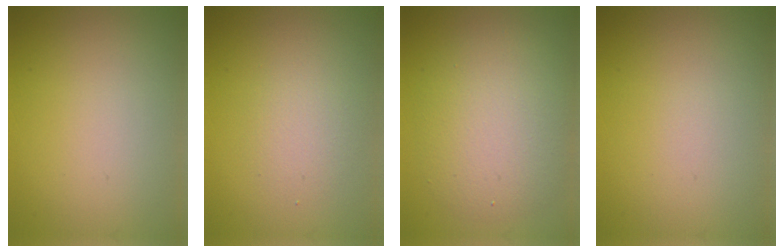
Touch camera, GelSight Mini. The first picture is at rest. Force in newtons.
{"total": 1.9, "press": 1.9, "slide": 0.1}
{"total": 5.9, "press": 5.8, "slide": 0.4}
{"total": 0.0}